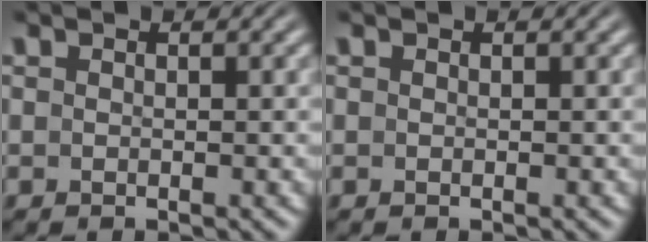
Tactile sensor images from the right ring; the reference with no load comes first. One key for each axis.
{"total": 0.0}